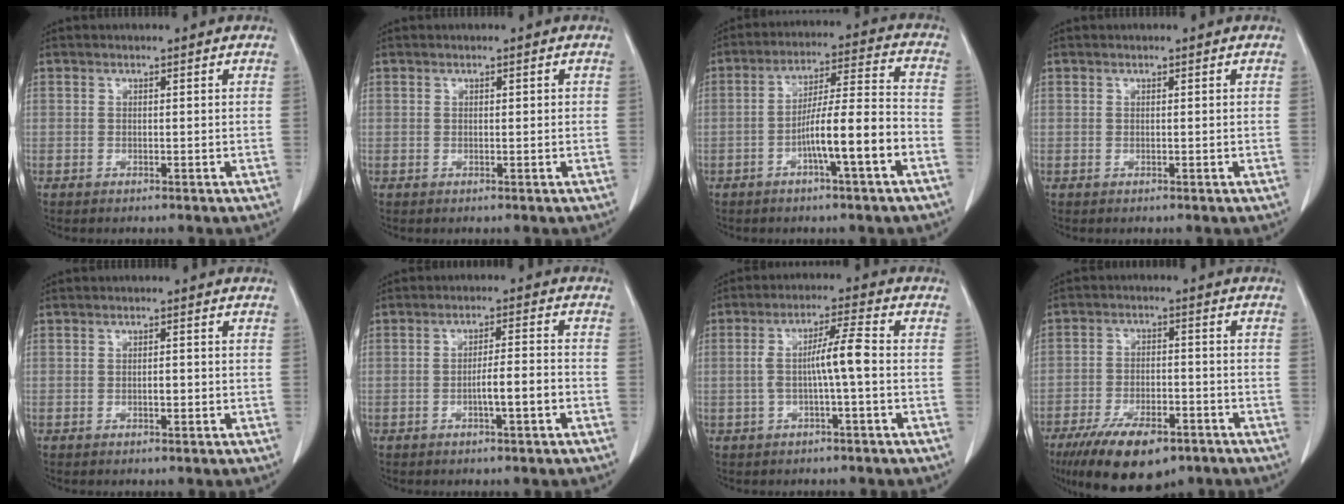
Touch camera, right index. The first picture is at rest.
{"total": 0.9, "force": [0.1, 0.6, 0.7], "torque": [-0.019, 0.006, 0.003]}
{"total": 11.2, "force": [-4.3, 0.5, 10.3], "torque": [-0.177, 0.018, -0.069]}
{"total": 0.0}
{"total": 1.7, "force": [-0.4, 0.8, 1.5], "torque": [-0.030, 0.001, -0.004]}
{"total": 5.2, "force": [-1.8, 0.7, 4.8], "torque": [-0.087, 0.010, -0.026]}
{"total": 6.5, "force": [-0.7, 0.5, 6.4], "torque": [-0.122, 0.020, -0.009]}
{"total": 14.1, "force": [-9.1, 5.7, 9.1], "torque": [-0.165, -0.009, -0.146]}